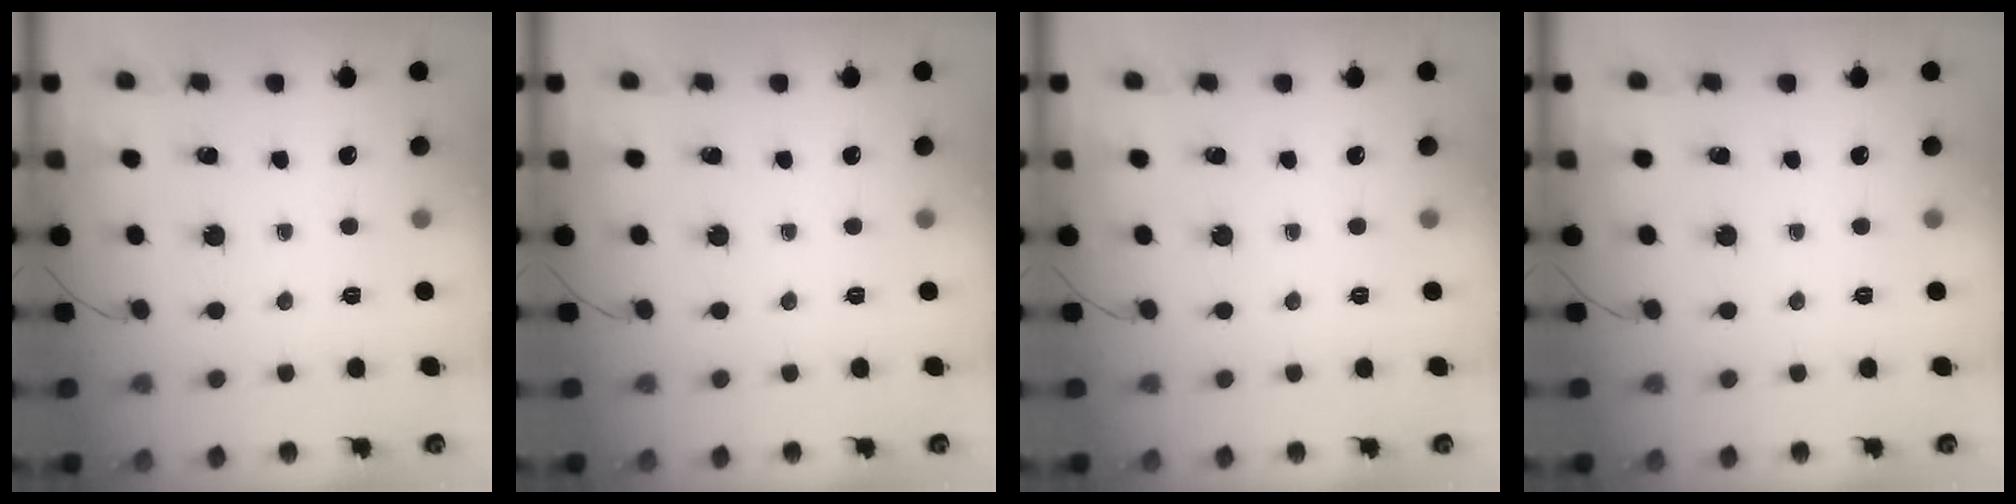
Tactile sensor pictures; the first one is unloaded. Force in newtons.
{"total": 0.0}
{"total": 0.0}
{"total": 0.0}